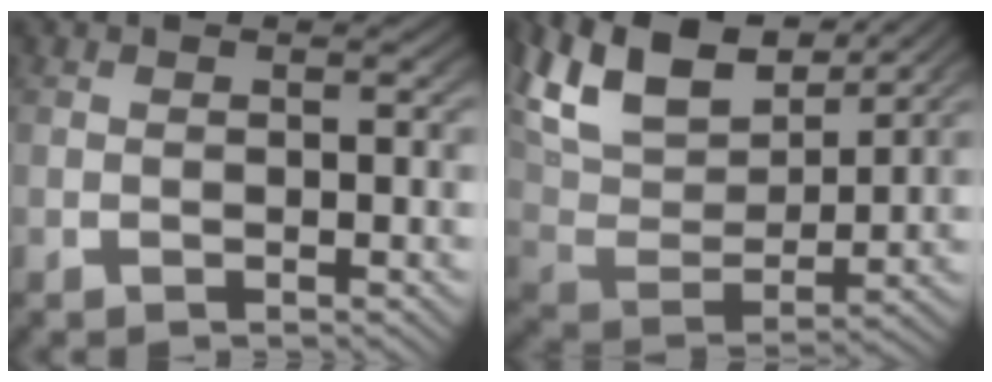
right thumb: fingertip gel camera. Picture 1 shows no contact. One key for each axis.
{"total": 11.4, "fx": 5.4, "fy": 6.5, "fz": 7.6, "tx": -0.169, "ty": 0.004, "tz": 0.095}